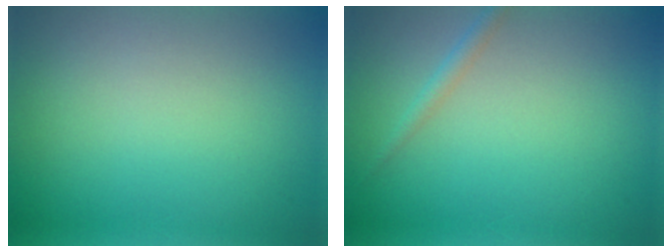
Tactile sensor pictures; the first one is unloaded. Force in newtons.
{"total": 1.2, "press": 1.2, "slide": 0.0}